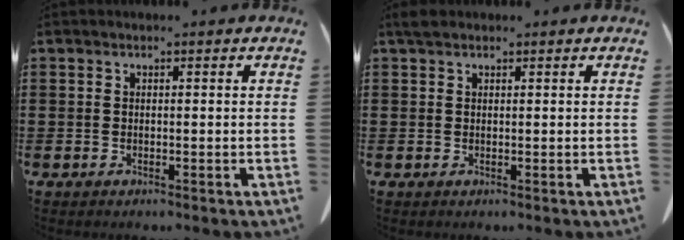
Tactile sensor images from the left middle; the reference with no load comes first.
{"total": 1.1, "force": [0.8, 0.5, 0.5], "torque": [-0.014, 0.001, 0.017]}